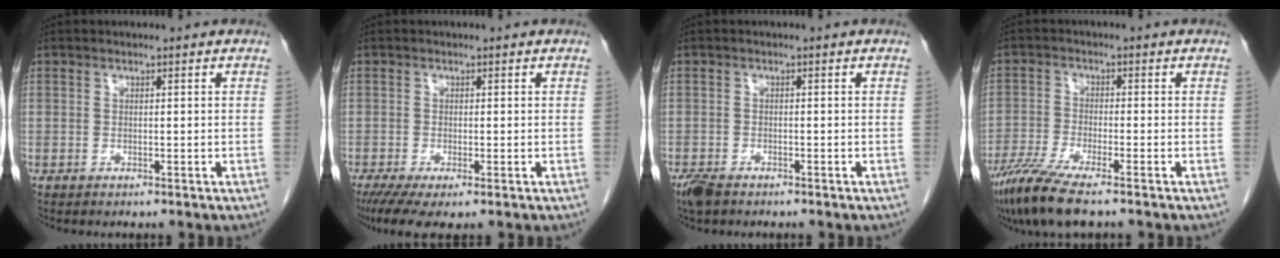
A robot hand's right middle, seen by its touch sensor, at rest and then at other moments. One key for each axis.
{"total": 5.2, "fx": -3.2, "fy": 1.0, "fz": 4.0, "tx": -0.068, "ty": -0.018, "tz": -0.056}
{"total": 3.5, "fx": -2.7, "fy": 1.4, "fz": 1.8, "tx": -0.040, "ty": -0.008, "tz": -0.047}
{"total": 7.9, "fx": -6.1, "fy": 0.2, "fz": 5.1, "tx": -0.097, "ty": -0.023, "tz": -0.112}